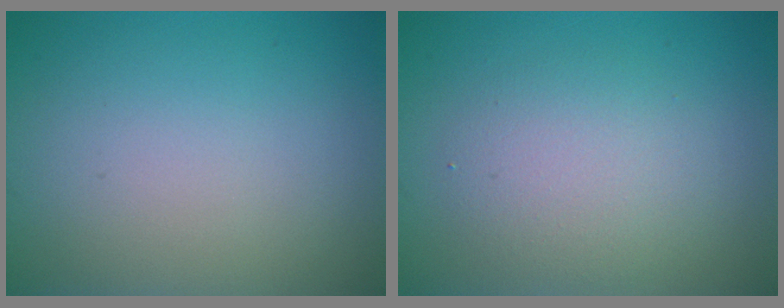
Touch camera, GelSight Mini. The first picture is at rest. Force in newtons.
{"total": 3.4, "press": 3.3, "slide": 0.3}